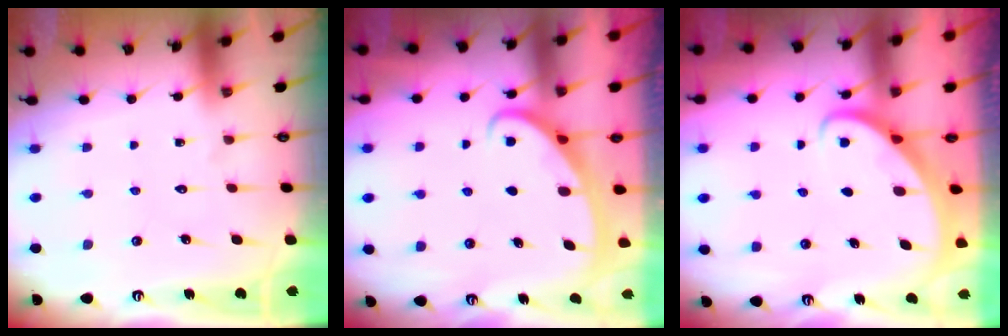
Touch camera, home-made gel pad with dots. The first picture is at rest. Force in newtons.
{"total": 2.7, "press": 2.7, "slide": 0.4}
{"total": 2.8, "press": 2.8, "slide": 0.3}